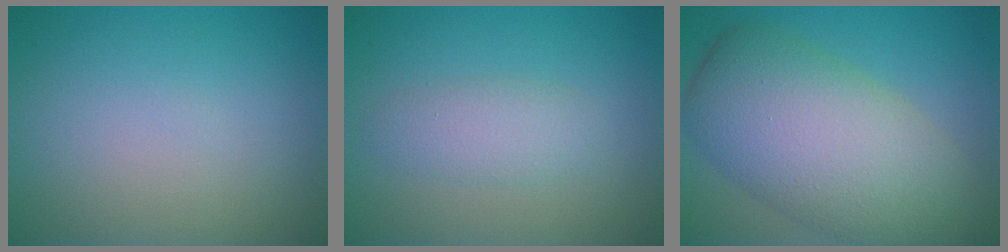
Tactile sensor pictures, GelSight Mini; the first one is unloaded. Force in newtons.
{"total": 2.4, "press": 2.4, "slide": 0.0}
{"total": 11.3, "press": 11.3, "slide": 0.8}